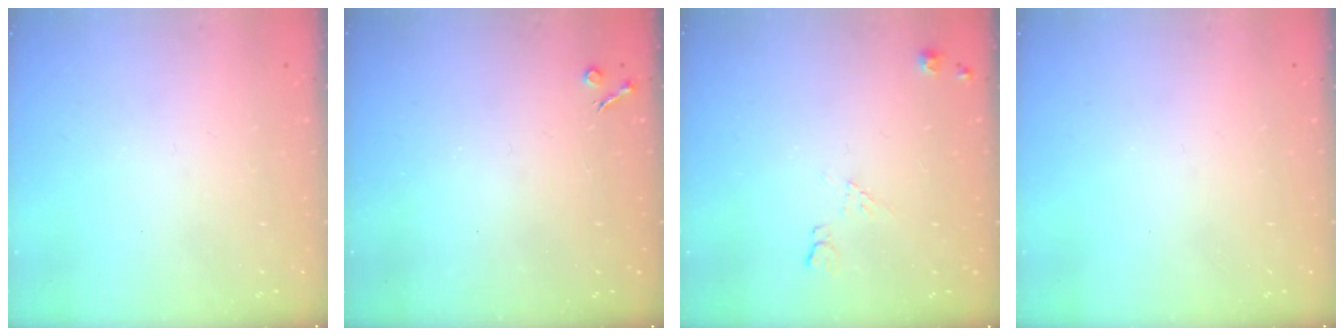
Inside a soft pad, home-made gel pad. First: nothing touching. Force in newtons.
{"total": 2.7, "press": 2.6, "slide": 0.5}
{"total": 5.9, "press": 5.8, "slide": 1.0}
{"total": 0.0}